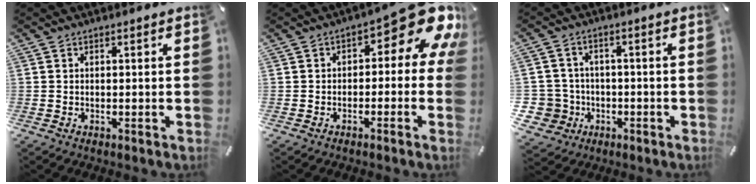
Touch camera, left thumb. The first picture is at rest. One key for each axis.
{"total": 11.1, "fx": 4.1, "fy": 5.0, "fz": 9.0, "tx": -0.108, "ty": -0.040, "tz": 0.067}
{"total": 7.2, "fx": -1.6, "fy": 7.0, "fz": 1.1, "tx": -0.058, "ty": 0.008, "tz": -0.026}